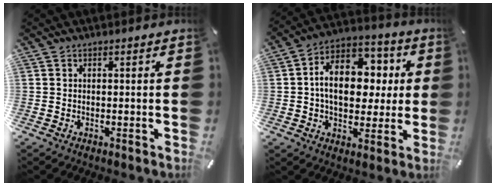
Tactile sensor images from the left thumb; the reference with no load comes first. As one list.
[{"total": 15.1, "force": [1.1, 10.8, 10.5], "torque": [-0.167, 0.000, 0.022]}]